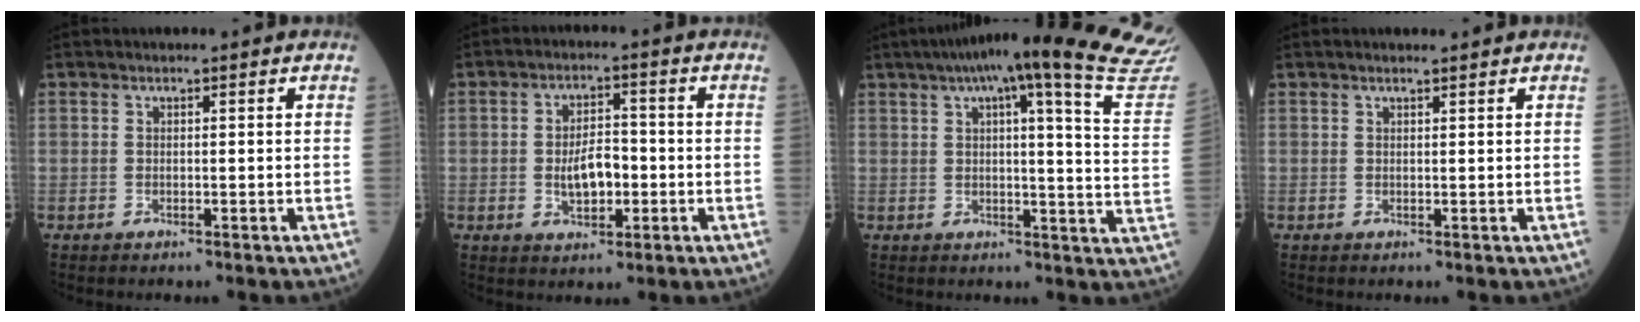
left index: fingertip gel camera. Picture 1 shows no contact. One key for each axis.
{"total": 5.9, "fx": -1.0, "fy": 3.1, "fz": 4.9, "tx": -0.091, "ty": 0.006, "tz": -0.012}
{"total": 27.5, "fx": 23.3, "fy": 1.2, "fz": 14.5, "tx": -0.200, "ty": -0.049, "tz": 0.267}
{"total": 1.6, "fx": 1.5, "fy": 0.3, "fz": 0.7, "tx": -0.014, "ty": 0.008, "tz": 0.024}